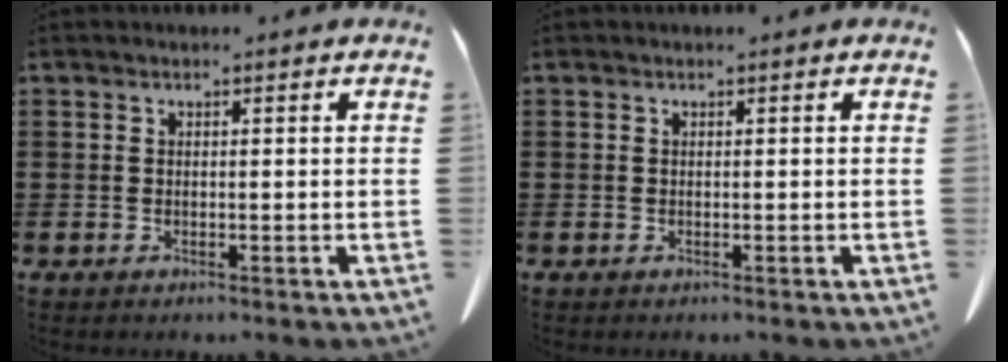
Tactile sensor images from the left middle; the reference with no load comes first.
{"total": 0.0}